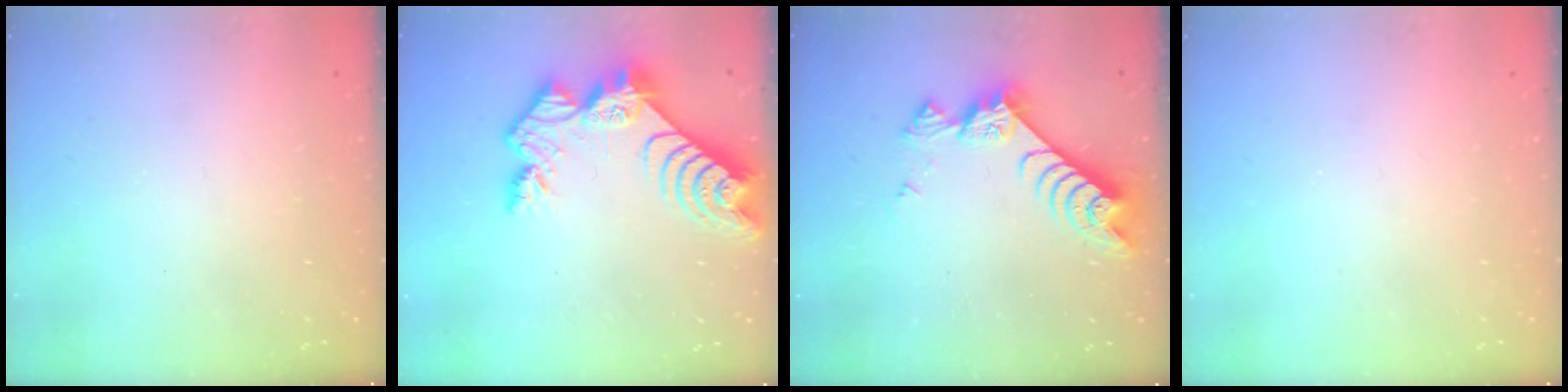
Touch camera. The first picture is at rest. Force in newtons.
{"total": 12.8, "press": 12.7, "slide": 1.1}
{"total": 9.1, "press": 9.0, "slide": 1.3}
{"total": 0.0}